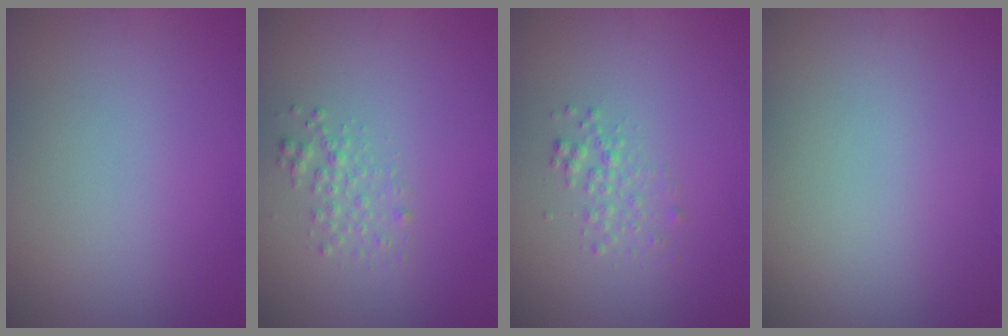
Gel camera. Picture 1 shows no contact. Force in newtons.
{"total": 1.5, "press": 1.5, "slide": 0.0}
{"total": 1.4, "press": 1.4, "slide": 0.1}
{"total": 0.0}